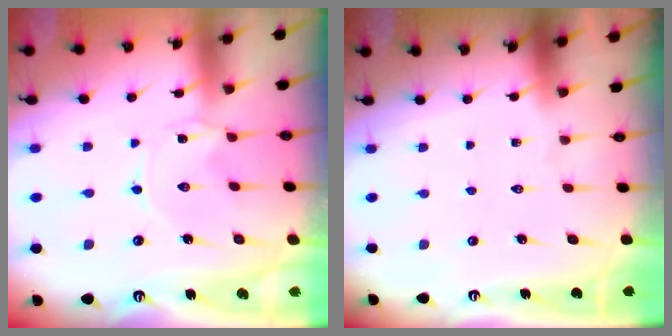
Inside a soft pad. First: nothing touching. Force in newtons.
{"total": 0.0}